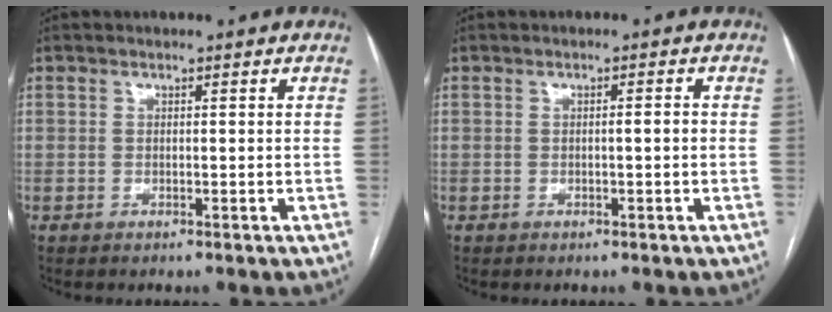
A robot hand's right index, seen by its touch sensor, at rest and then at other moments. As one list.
[{"total": 1.2, "force": [-0.2, 0.1, 1.2], "torque": [-0.020, 0.001, -0.002]}]